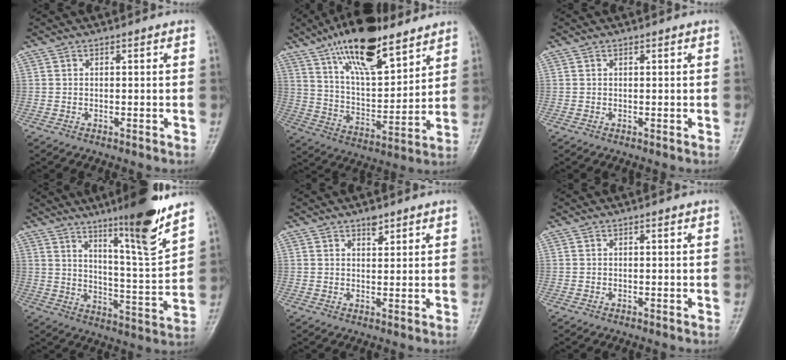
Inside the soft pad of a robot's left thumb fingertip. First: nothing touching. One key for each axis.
{"total": 19.9, "fx": 13.2, "fy": 7.3, "fz": 12.9, "tx": -0.192, "ty": -0.057, "tz": 0.236}
{"total": 0.0}
{"total": 14.8, "fx": 10.4, "fy": 0.9, "fz": 10.6, "tx": -0.150, "ty": -0.074, "tz": 0.166}
{"total": 2.3, "fx": 1.7, "fy": 1.1, "fz": 1.2, "tx": -0.009, "ty": -0.011, "tz": 0.027}
{"total": 0.0}